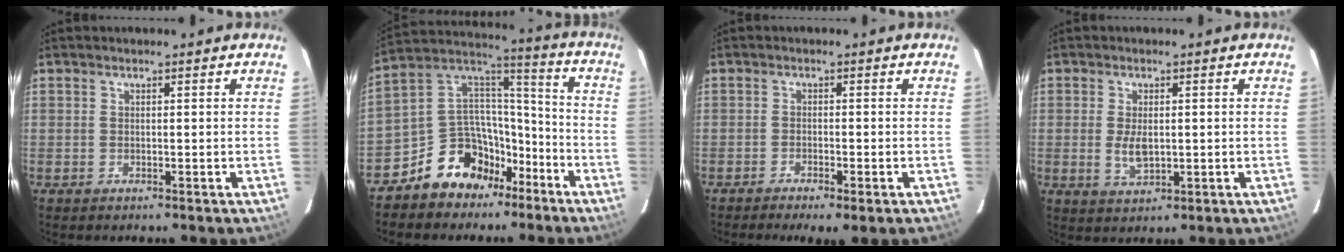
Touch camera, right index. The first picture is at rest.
{"total": 13.9, "force": [-9.0, 9.5, 4.5], "torque": [-0.101, 0.068, -0.146]}
{"total": 4.5, "force": [-3.1, 0.7, 3.2], "torque": [-0.069, -0.015, -0.050]}
{"total": 4.5, "force": [-0.2, 2.4, 3.8], "torque": [-0.074, -0.006, 0.000]}